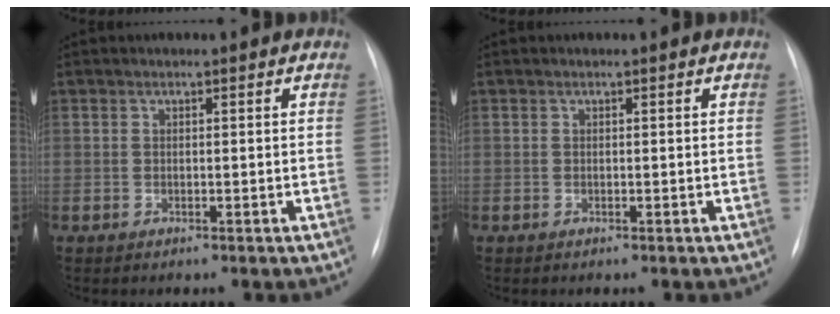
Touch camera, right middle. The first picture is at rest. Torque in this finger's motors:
{"motor_torque": [0.00, 0.00, 0.00, 0.00]}